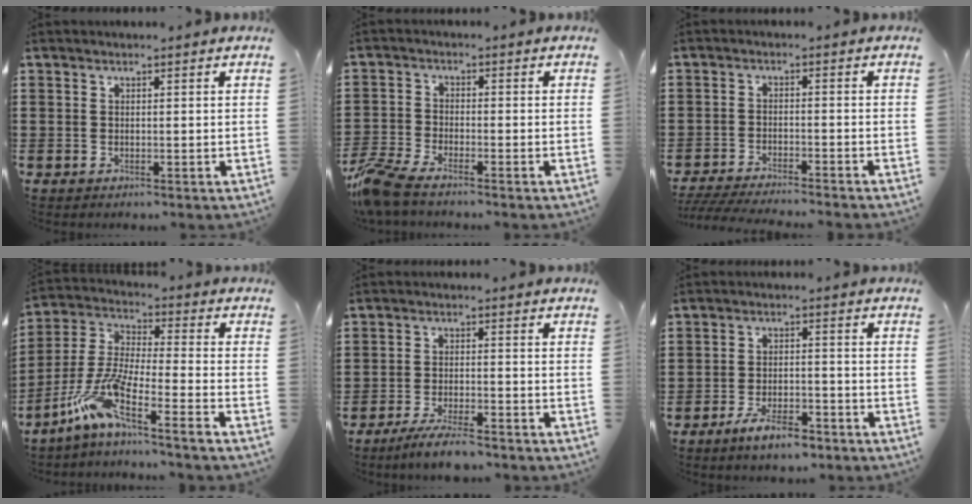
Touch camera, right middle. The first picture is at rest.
{"total": 5.9, "force": [-5.2, 1.1, 2.7], "torque": [-0.089, -0.011, -0.110]}
{"total": 3.9, "force": [-3.8, -0.1, 0.9], "torque": [-0.022, -0.006, -0.079]}
{"total": 9.7, "force": [-7.4, 0.1, 6.3], "torque": [-0.155, -0.022, -0.156]}
{"total": 4.8, "force": [-4.1, 0.3, 2.5], "torque": [-0.046, -0.005, -0.076]}
{"total": 5.5, "force": [-4.2, 1.4, 3.3], "torque": [-0.064, 0.004, -0.079]}